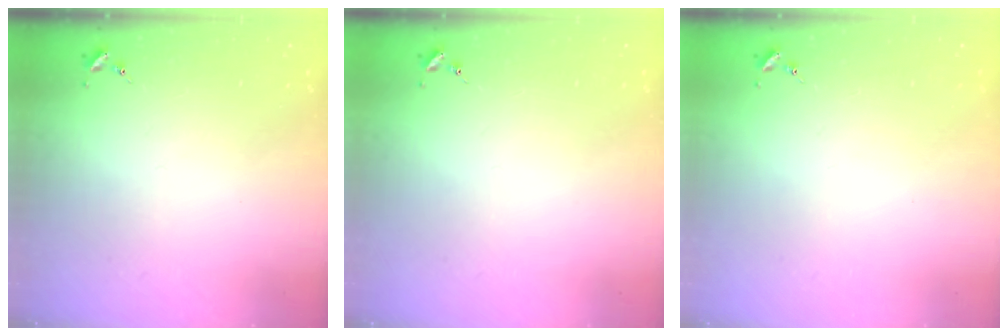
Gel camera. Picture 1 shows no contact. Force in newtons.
{"total": 0.0}
{"total": 0.0}